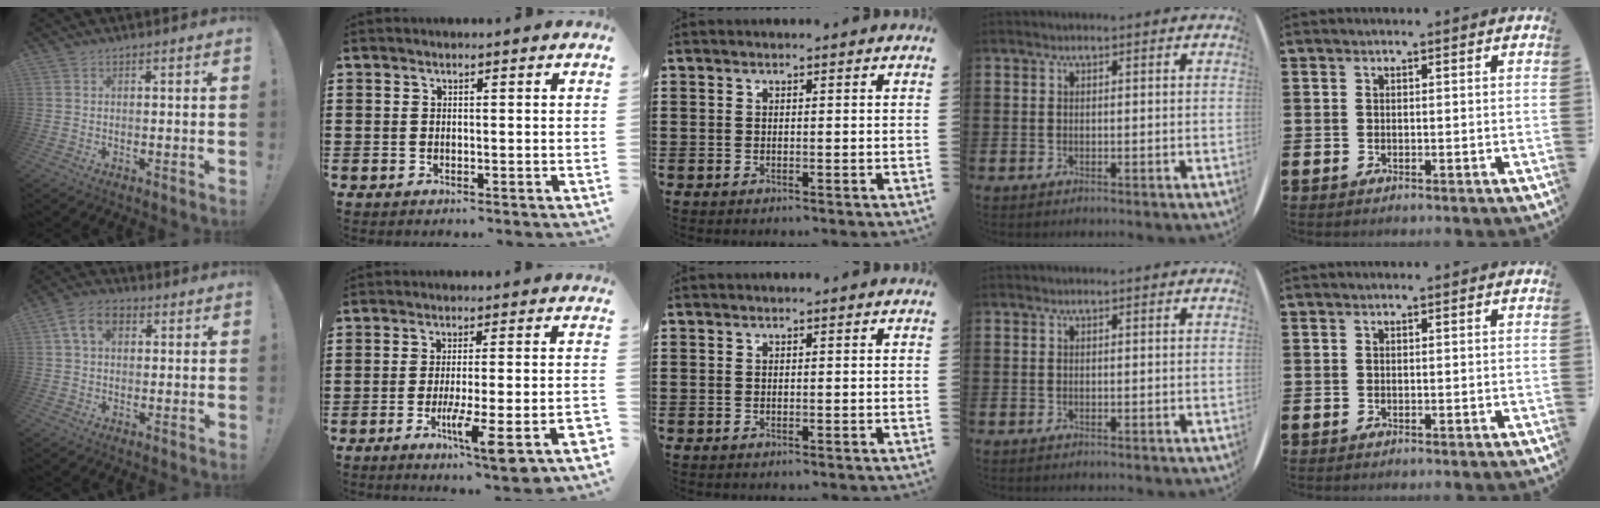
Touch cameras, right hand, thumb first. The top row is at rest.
{"thumb": {"total": 8.2, "force": [2.6, 5.6, 5.4], "torque": [-0.095, 0.009, 0.049]}, "index": {"total": 9.4, "force": [-4.6, 0.5, 8.2], "torque": [-0.142, -0.012, -0.081]}}